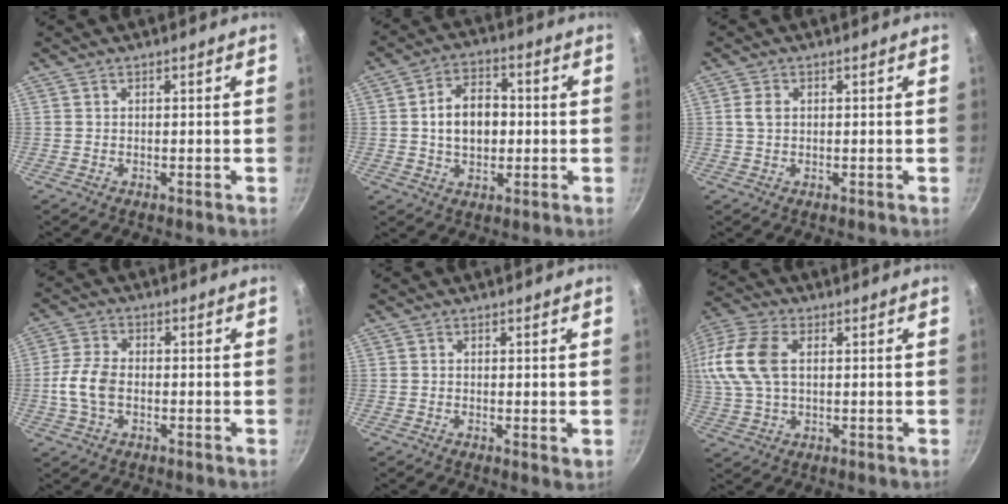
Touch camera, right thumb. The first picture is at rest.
{"total": 9.7, "force": [0.1, 6.7, 7.0], "torque": [-0.090, 0.017, -0.004]}
{"total": 2.3, "force": [0.4, 1.7, 1.6], "torque": [-0.028, 0.004, 0.005]}
{"total": 7.0, "force": [-1.2, 4.5, 5.2], "torque": [-0.107, 0.017, -0.029]}
{"total": 1.1, "force": [0.2, 0.4, 1.0], "torque": [-0.015, -0.005, 0.001]}
{"total": 17.7, "force": [3.3, 11.4, 13.1], "torque": [-0.307, 0.029, 0.056]}